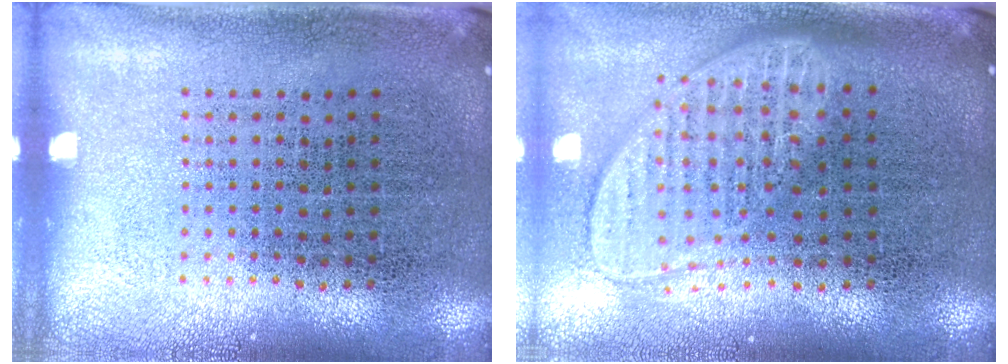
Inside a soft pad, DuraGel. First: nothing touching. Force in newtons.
{"total": 2.1, "press": 1.6, "slide": 1.4}